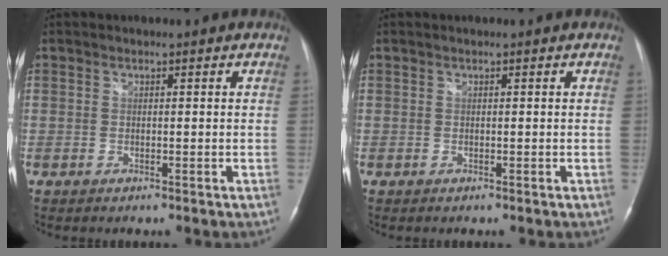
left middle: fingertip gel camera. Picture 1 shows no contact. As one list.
[{"total": 0.0}]